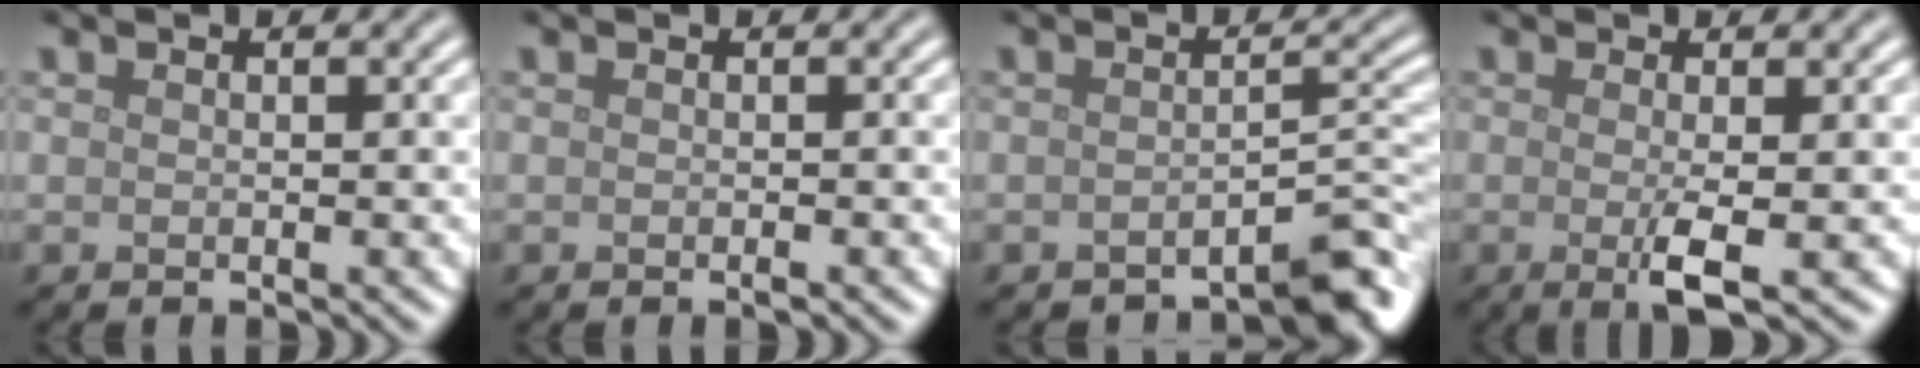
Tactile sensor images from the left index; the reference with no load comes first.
{"total": 0.5, "force": [-0.3, 0.1, 0.4], "torque": [-0.006, 0.000, -0.003]}
{"total": 3.9, "force": [-3.1, 0.7, 2.3], "torque": [-0.022, 0.010, -0.046]}
{"total": 3.1, "force": [-0.5, 0.5, 3.0], "torque": [-0.055, -0.010, -0.008]}